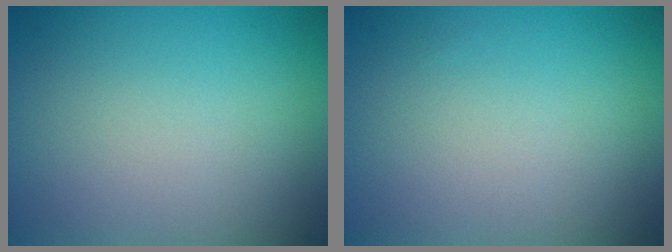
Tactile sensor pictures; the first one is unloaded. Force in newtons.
{"total": 0.0}